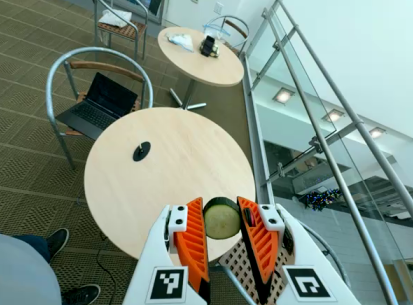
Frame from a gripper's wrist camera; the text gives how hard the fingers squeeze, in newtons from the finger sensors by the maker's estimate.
{"total": 7.6, "left": 7.3, "right": 7.9}